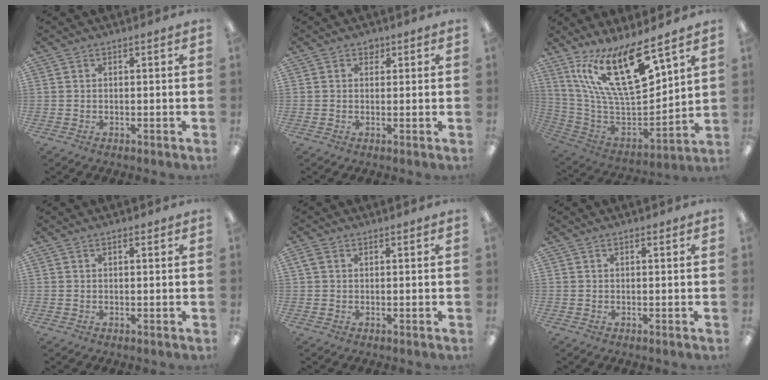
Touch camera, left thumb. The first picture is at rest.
{"total": 1.6, "force": [0.7, 1.2, 0.7], "torque": [-0.006, 0.000, 0.010]}
{"total": 22.7, "force": [13.5, 7.8, 16.5], "torque": [-0.311, -0.091, 0.239]}
{"total": 0.9, "force": [0.6, 0.3, 0.6], "torque": [-0.005, -0.001, 0.008]}
{"total": 2.0, "force": [0.8, 1.3, 1.4], "torque": [-0.029, 0.004, 0.014]}
{"total": 0.6, "force": [0.4, 0.1, 0.4], "torque": [0.000, -0.002, 0.005]}